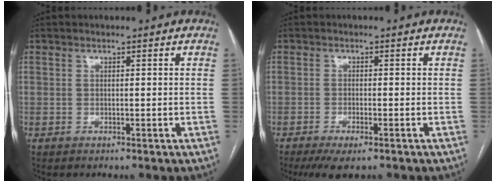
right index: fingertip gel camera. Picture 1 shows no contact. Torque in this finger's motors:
{"motor_torque": [0.87, -0.36, 0.15, 0.06]}